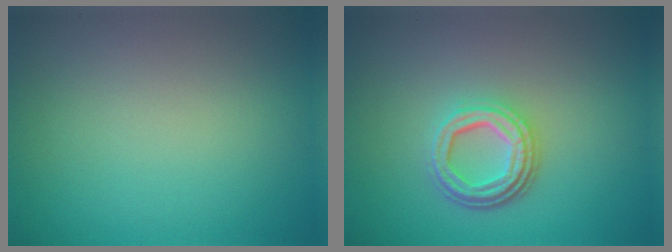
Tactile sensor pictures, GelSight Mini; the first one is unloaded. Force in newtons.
{"total": 4.3, "press": 3.3, "slide": 2.8}